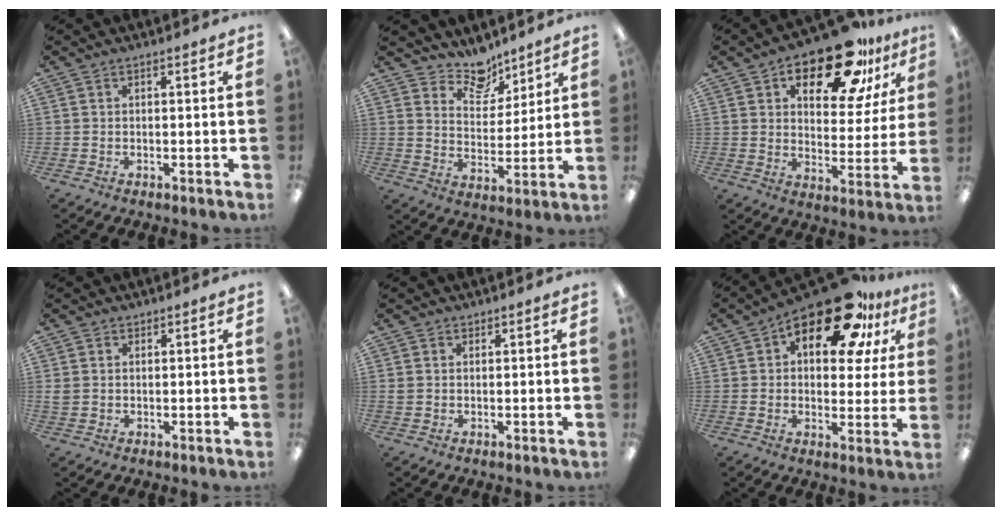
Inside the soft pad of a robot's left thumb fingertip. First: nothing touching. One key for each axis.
{"total": 9.6, "fx": 8.4, "fy": 4.5, "fz": 1.7, "tx": -0.022, "ty": -0.064, "tz": 0.154}
{"total": 18.7, "fx": 13.1, "fy": 8.0, "fz": 10.8, "tx": -0.161, "ty": -0.070, "tz": 0.216}
{"total": 1.8, "fx": 1.0, "fy": 1.4, "fz": 0.6, "tx": -0.014, "ty": 0.003, "tz": 0.017}
{"total": 1.2, "fx": 0.9, "fy": 0.9, "fz": 0.2, "tx": -0.005, "ty": 0.002, "tz": 0.017}
{"total": 20.5, "fx": 12.3, "fy": 9.2, "fz": 13.6, "tx": -0.199, "ty": -0.065, "tz": 0.203}